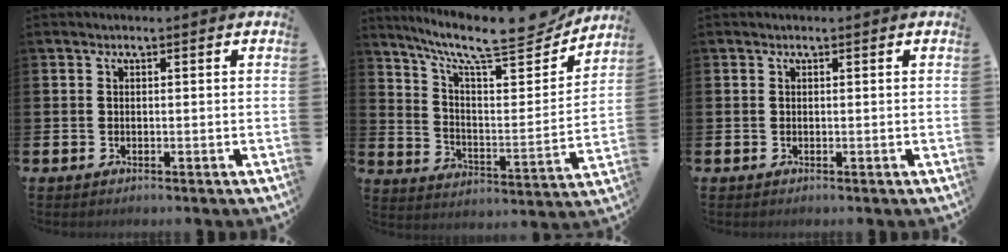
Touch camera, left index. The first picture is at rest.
{"total": 11.1, "force": [9.5, 2.4, 5.2], "torque": [-0.114, -0.075, 0.153]}
{"total": 0.0}